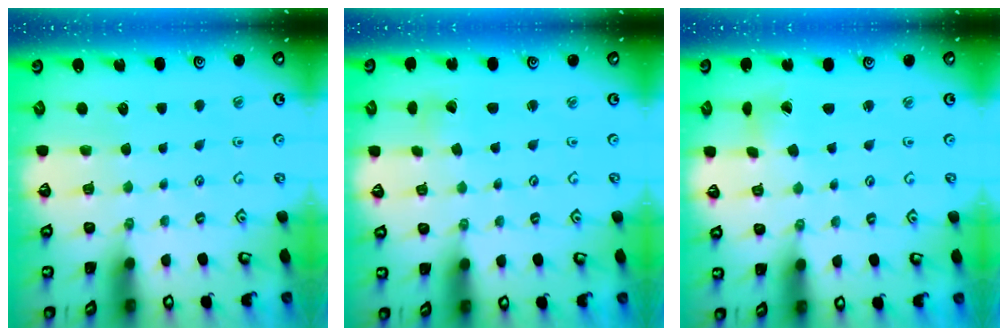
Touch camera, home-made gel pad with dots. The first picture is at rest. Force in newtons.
{"total": 2.0, "press": 2.0, "slide": 0.2}
{"total": 1.6, "press": 1.6, "slide": 0.2}